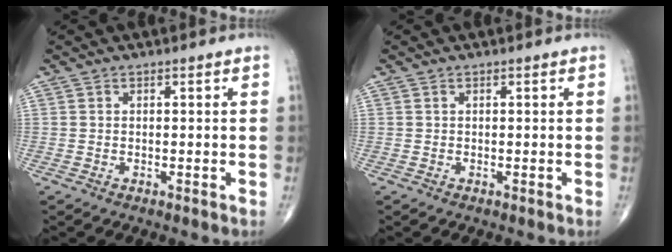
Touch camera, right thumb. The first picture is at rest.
{"total": 0.0}